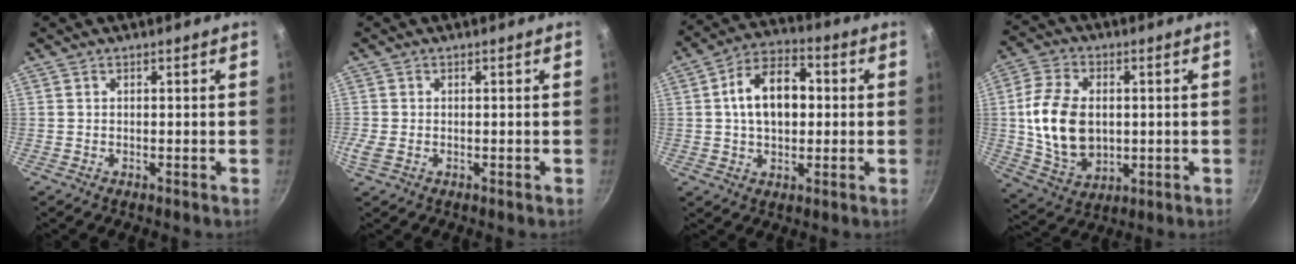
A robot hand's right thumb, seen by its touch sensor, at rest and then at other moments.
{"total": 2.5, "force": [-0.6, 1.8, 1.7], "torque": [-0.034, -0.002, -0.011]}
{"total": 12.8, "force": [1.3, 8.3, 9.7], "torque": [-0.129, 0.025, 0.010]}
{"total": 15.2, "force": [0.5, 10.5, 11.0], "torque": [-0.192, -0.001, 0.019]}